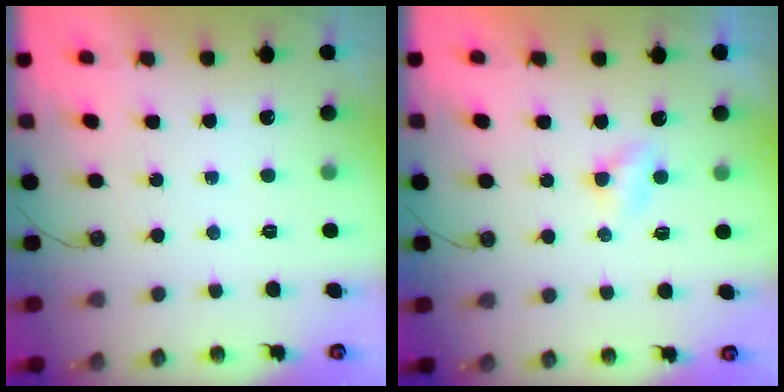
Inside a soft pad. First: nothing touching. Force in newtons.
{"total": 2.8, "press": 2.7, "slide": 0.4}